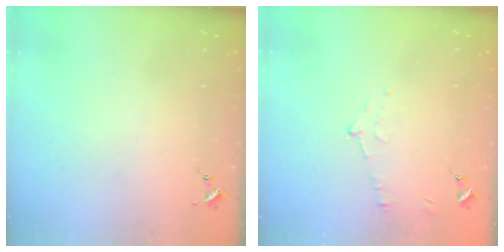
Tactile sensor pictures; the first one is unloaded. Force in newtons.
{"total": 5.4, "press": 5.4, "slide": 0.7}